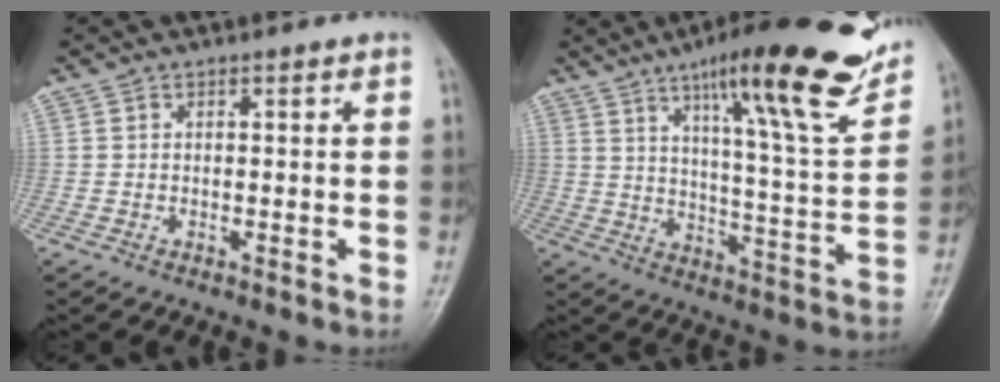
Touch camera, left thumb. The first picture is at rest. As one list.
[{"total": 23.0, "force": [14.6, 3.9, 17.4], "torque": [-0.224, -0.058, 0.217]}]